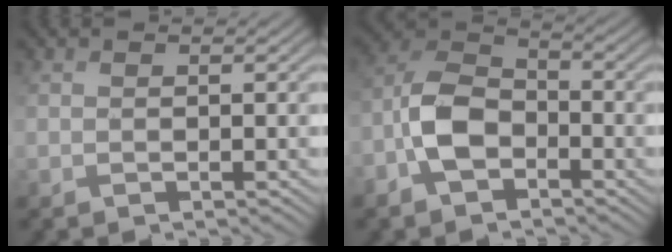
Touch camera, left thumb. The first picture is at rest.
{"total": 7.7, "force": [-3.3, 4.8, 5.1], "torque": [-0.111, 0.009, -0.078]}